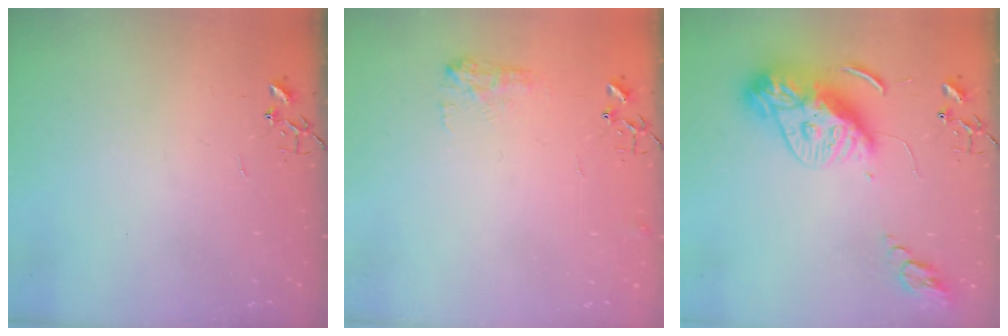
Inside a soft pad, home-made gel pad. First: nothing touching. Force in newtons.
{"total": 7.9, "press": 7.9, "slide": 0.1}
{"total": 13.1, "press": 13.0, "slide": 1.2}